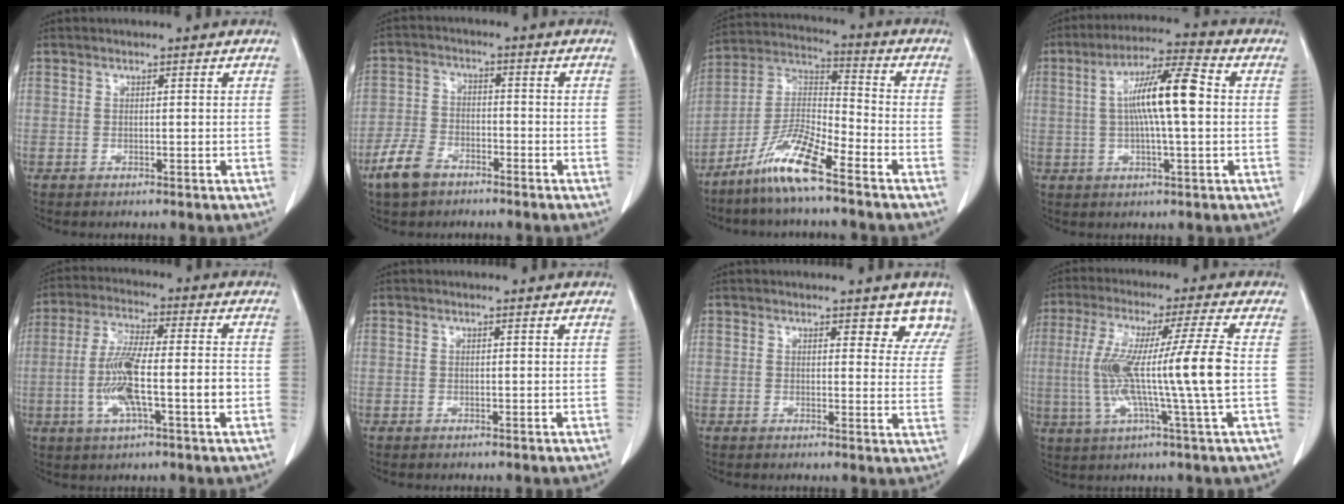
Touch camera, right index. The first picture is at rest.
{"total": 6.8, "force": [-4.7, 3.7, 3.2], "torque": [-0.078, 0.003, -0.088]}
{"total": 10.6, "force": [-7.4, 0.9, 7.6], "torque": [-0.154, -0.007, -0.149]}
{"total": 10.8, "force": [0.9, 1.1, 10.8], "torque": [-0.195, 0.016, 0.009]}
{"total": 11.1, "force": [-2.4, 1.6, 10.8], "torque": [-0.206, 0.008, -0.041]}
{"total": 0.0}
{"total": 5.2, "force": [4.6, 2.1, 1.5], "torque": [0.007, -0.016, 0.036]}
{"total": 13.7, "force": [-0.6, -1.6, 13.5], "torque": [-0.255, 0.001, -0.012]}